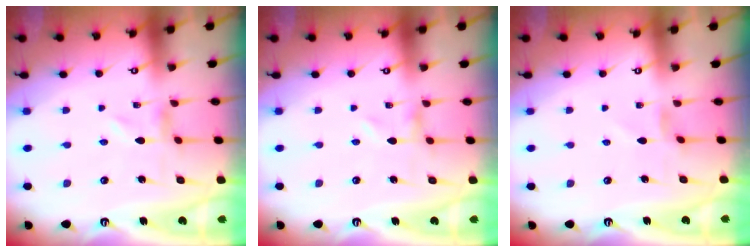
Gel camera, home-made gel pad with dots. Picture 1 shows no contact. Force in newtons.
{"total": 0.0}
{"total": 1.7, "press": 1.7, "slide": 0.4}